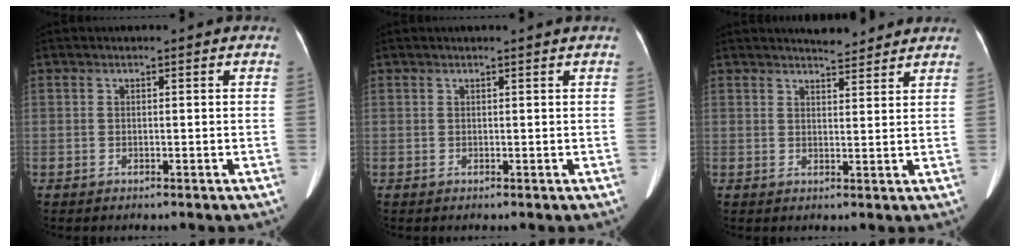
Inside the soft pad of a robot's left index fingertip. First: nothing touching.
{"total": 0.6, "force": [0.6, -0.1, 0.2], "torque": [-0.008, -0.001, 0.013]}
{"total": 4.5, "force": [4.3, 0.7, 1.0], "torque": [-0.018, 0.006, 0.057]}